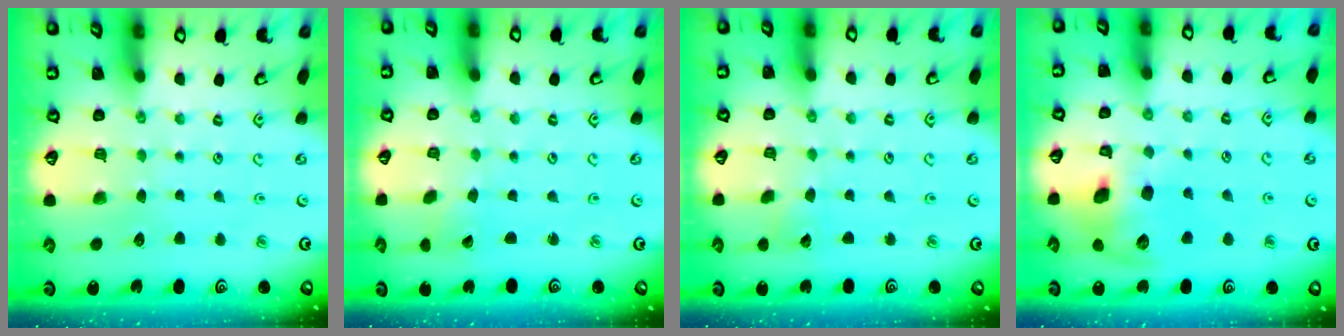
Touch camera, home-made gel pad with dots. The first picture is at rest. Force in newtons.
{"total": 0.9, "press": 0.9, "slide": 0.1}
{"total": 2.4, "press": 2.3, "slide": 0.3}
{"total": 12.2, "press": 12.0, "slide": 2.0}